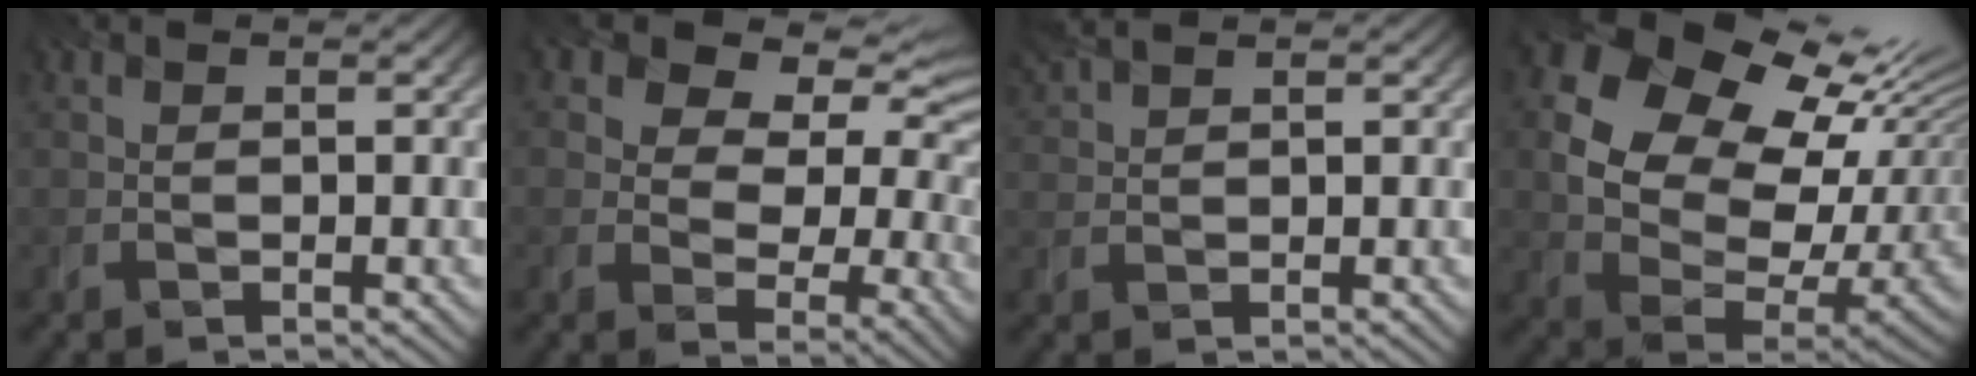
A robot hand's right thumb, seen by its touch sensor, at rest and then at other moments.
{"total": 13.1, "force": [6.4, 8.5, 7.7], "torque": [-0.143, 0.020, 0.098]}
{"total": 2.9, "force": [2.5, 0.5, 1.3], "torque": [-0.033, 0.017, 0.051]}
{"total": 17.6, "force": [7.8, 11.7, 10.6], "torque": [-0.214, 0.006, 0.156]}